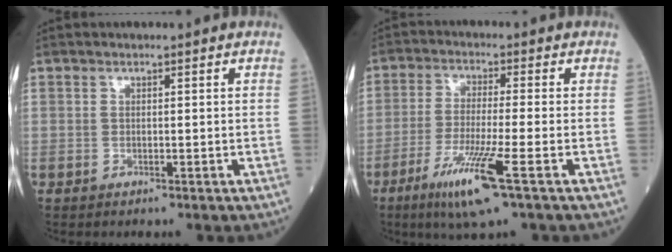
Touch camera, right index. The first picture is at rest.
{"total": 9.9, "force": [-4.9, -0.4, 8.6], "torque": [-0.169, -0.029, -0.093]}